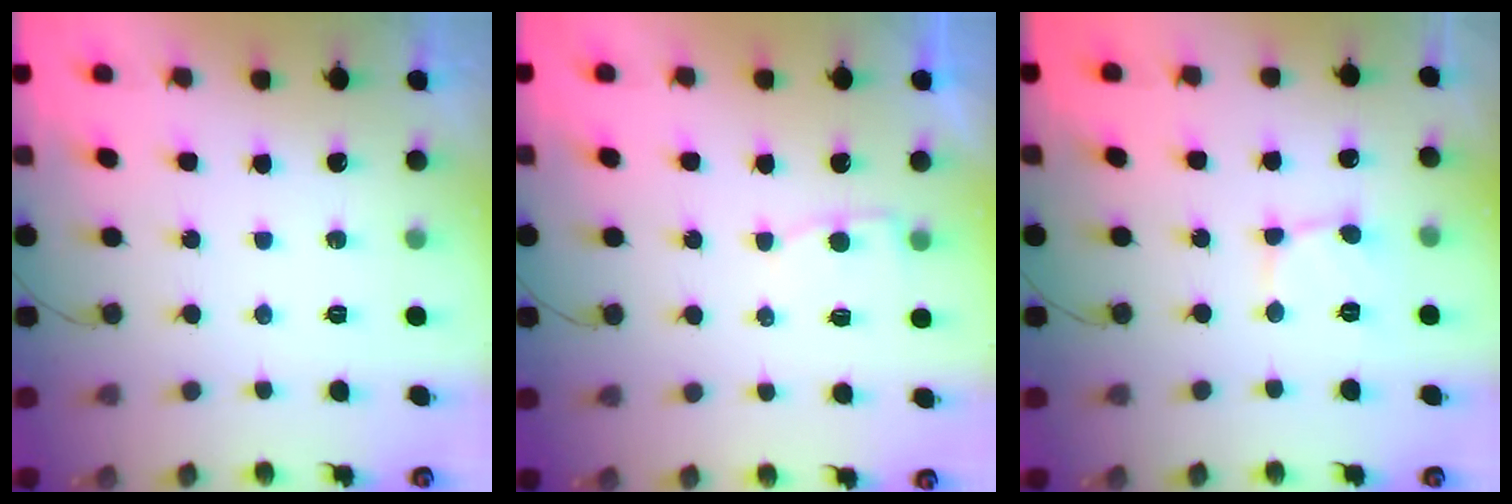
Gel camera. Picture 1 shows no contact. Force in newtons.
{"total": 3.8, "press": 3.7, "slide": 0.4}
{"total": 1.8, "press": 1.7, "slide": 0.2}